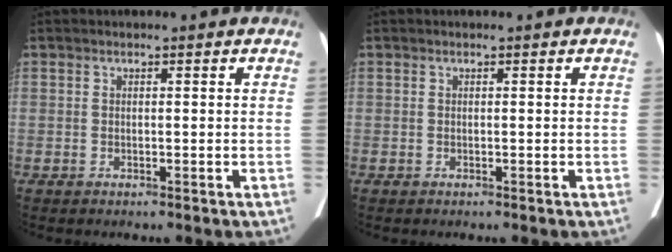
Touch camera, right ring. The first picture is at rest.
{"total": 0.0}